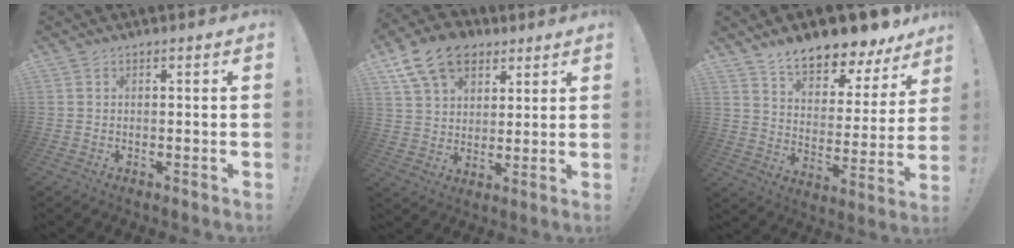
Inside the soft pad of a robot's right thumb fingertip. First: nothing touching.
{"total": 14.8, "force": [7.9, 10.2, 7.2], "torque": [-0.123, -0.033, 0.152]}
{"total": 11.8, "force": [10.4, 3.4, 4.4], "torque": [-0.071, -0.095, 0.180]}